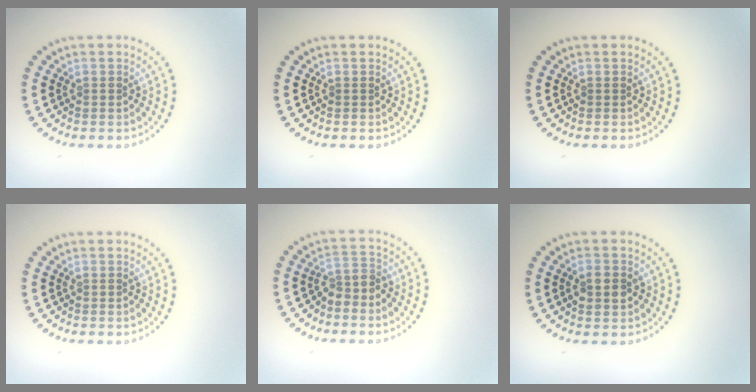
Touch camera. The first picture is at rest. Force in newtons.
{"total": 0.0}
{"total": 0.0}
{"total": 0.0}
{"total": 2.3, "press": 1.7, "slide": 1.6}
{"total": 2.7, "press": 2.7, "slide": 0.1}